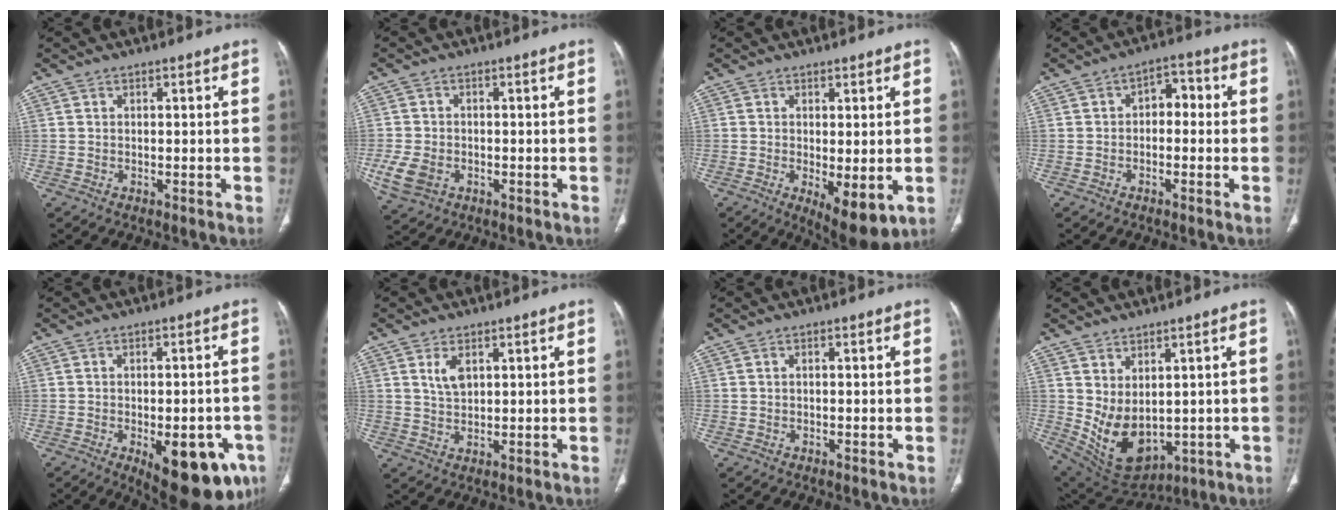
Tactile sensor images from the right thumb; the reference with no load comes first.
{"total": 6.2, "force": [-2.0, 4.6, 3.6], "torque": [-0.077, 0.001, -0.030]}
{"total": 7.8, "force": [-1.8, 2.9, 7.1], "torque": [-0.100, -0.025, -0.018]}
{"total": 4.4, "force": [-0.4, 3.0, 3.2], "torque": [-0.022, 0.022, -0.019]}
{"total": 16.8, "force": [-7.1, 7.3, 13.4], "torque": [-0.117, 0.010, -0.076]}
{"total": 3.8, "force": [1.6, 2.1, 2.7], "torque": [-0.048, -0.008, 0.036]}
{"total": 0.0}
{"total": 11.3, "force": [0.5, 7.3, 8.6], "torque": [-0.133, -0.019, 0.048]}